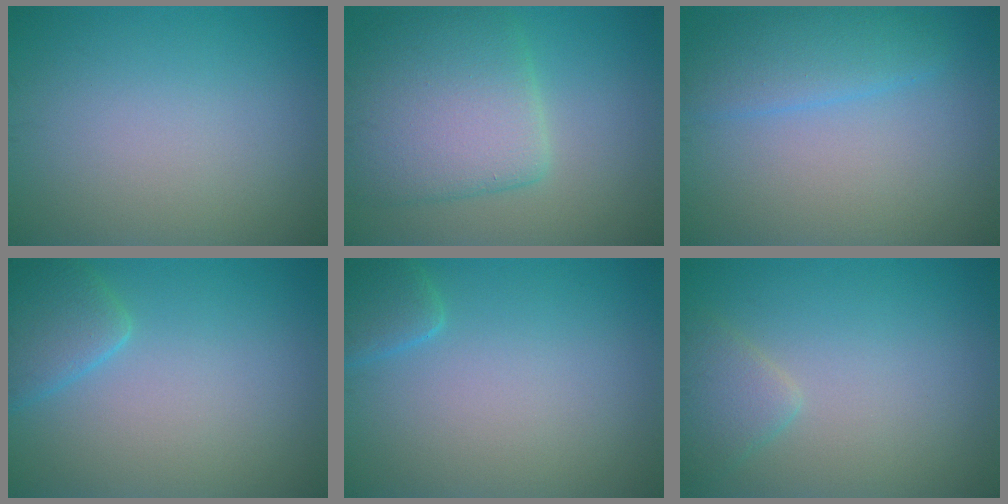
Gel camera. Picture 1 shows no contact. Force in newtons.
{"total": 7.7, "press": 7.7, "slide": 0.4}
{"total": 3.4, "press": 3.4, "slide": 0.1}
{"total": 3.1, "press": 3.1, "slide": 0.2}
{"total": 2.1, "press": 2.1, "slide": 0.2}
{"total": 2.1, "press": 2.1, "slide": 0.1}